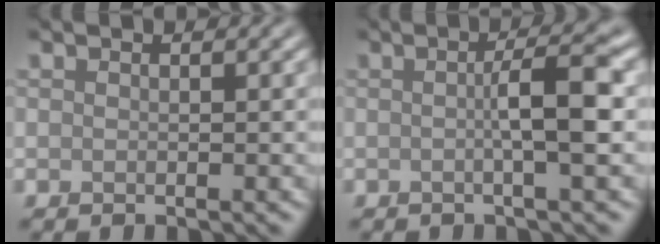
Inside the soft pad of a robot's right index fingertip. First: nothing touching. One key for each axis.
{"total": 4.0, "fx": 0.0, "fy": 0.5, "fz": 4.0, "tx": -0.059, "ty": 0.008, "tz": -0.003}